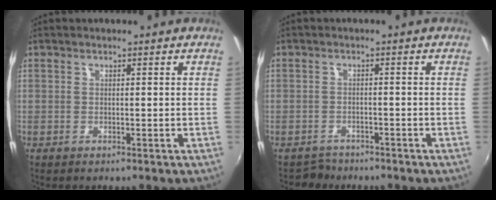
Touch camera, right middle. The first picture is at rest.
{"total": 2.8, "force": [-2.4, 1.5, -0.2], "torque": [-0.005, 0.003, -0.042]}